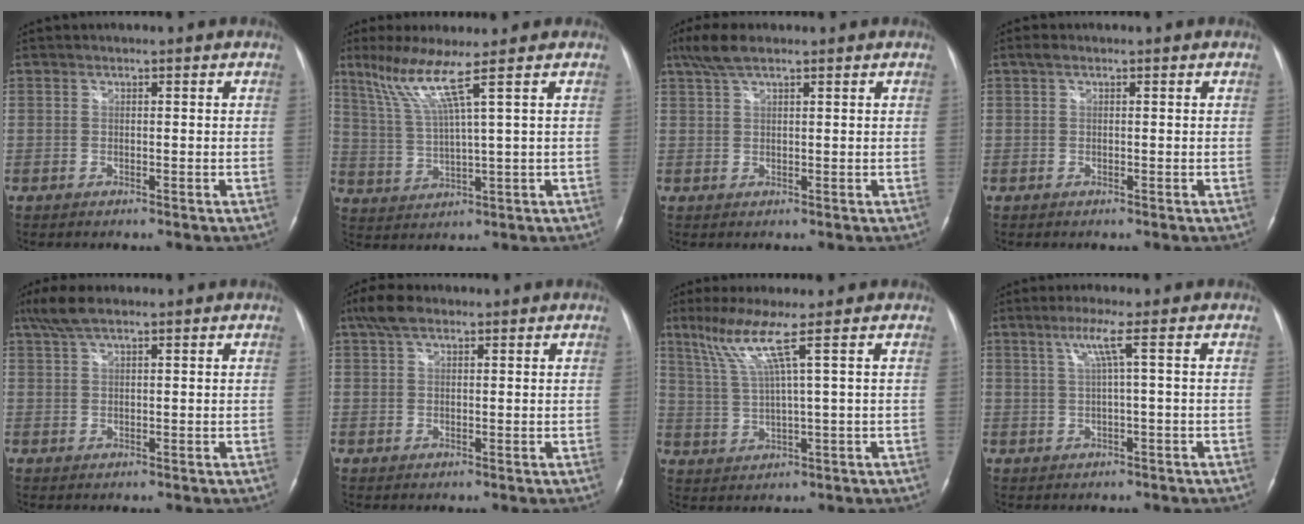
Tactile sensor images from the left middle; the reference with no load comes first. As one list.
[{"total": 7.2, "force": [4.3, -1.7, 5.6], "torque": [-0.116, -0.004, 0.089]}, {"total": 4.3, "force": [3.1, 1.1, 2.8], "torque": [-0.065, 0.017, 0.063]}, {"total": 1.0, "force": [0.5, 0.5, 0.6], "torque": [-0.014, 0.017, 0.008]}, {"total": 4.4, "force": [3.2, 1.1, 2.9], "torque": [-0.068, 0.020, 0.064]}, {"total": 4.0, "force": [2.7, 1.8, 2.4], "torque": [-0.059, 0.022, 0.052]}, {"total": 6.5, "force": [3.5, -1.6, 5.2], "torque": [-0.112, 0.001, 0.076]}, {"total": 3.3, "force": [1.0, -1.0, 3.0], "torque": [-0.066, 0.005, 0.022]}]